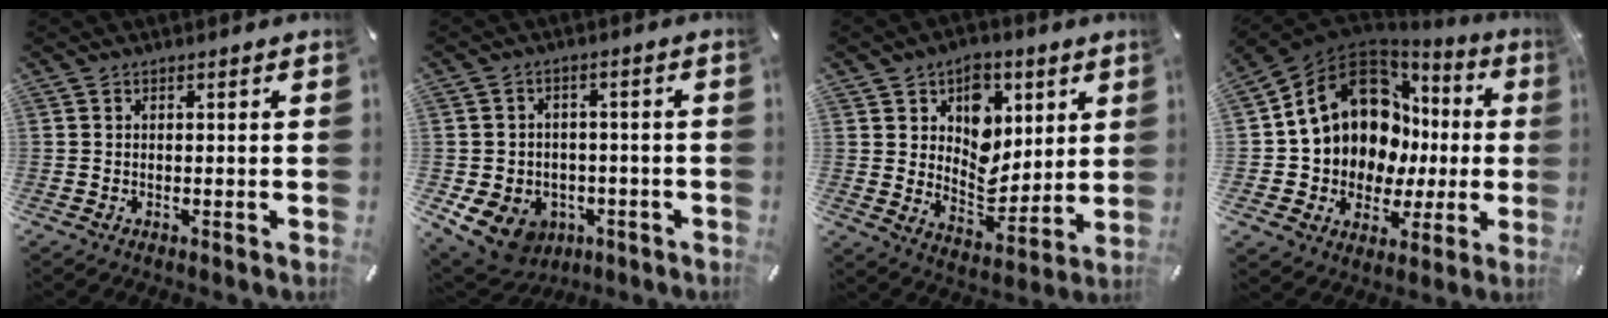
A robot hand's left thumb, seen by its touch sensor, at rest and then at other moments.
{"total": 9.6, "force": [-4.4, 7.8, 3.4], "torque": [-0.086, 0.022, -0.077]}
{"total": 10.1, "force": [4.2, 8.6, 3.2], "torque": [-0.038, -0.047, 0.076]}
{"total": 16.0, "force": [6.4, 12.2, 8.1], "torque": [-0.153, -0.051, 0.129]}